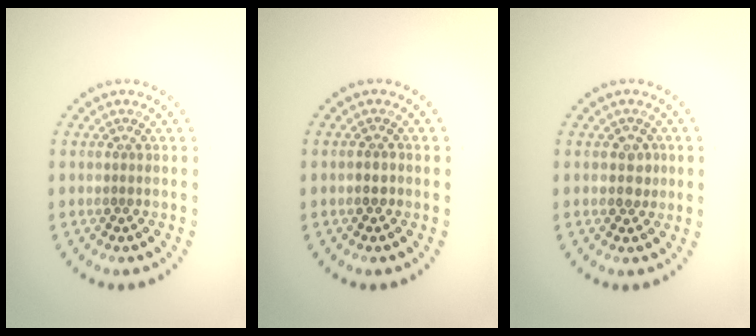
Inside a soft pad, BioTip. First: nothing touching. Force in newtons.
{"total": 1.0, "press": 0.9, "slide": 0.5}
{"total": 1.6, "press": 1.6, "slide": 0.1}